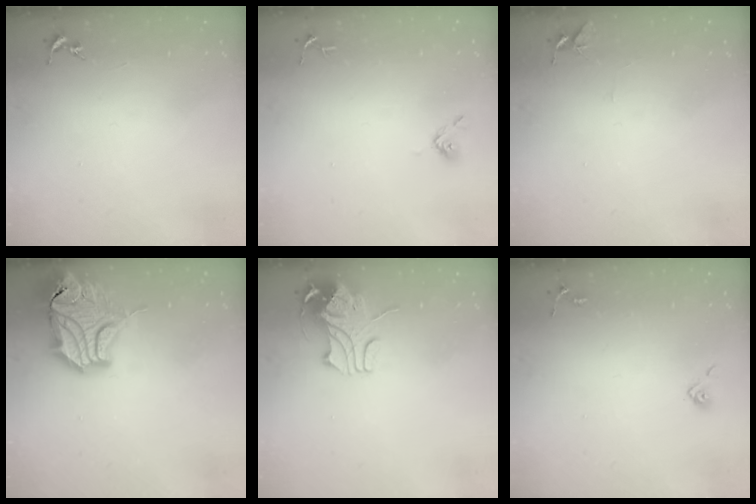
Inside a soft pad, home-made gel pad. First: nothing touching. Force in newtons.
{"total": 4.8, "press": 4.8, "slide": 0.6}
{"total": 5.2, "press": 5.1, "slide": 0.4}
{"total": 20.0, "press": 19.8, "slide": 2.7}
{"total": 10.3, "press": 10.2, "slide": 0.9}
{"total": 4.0, "press": 4.0, "slide": 0.4}